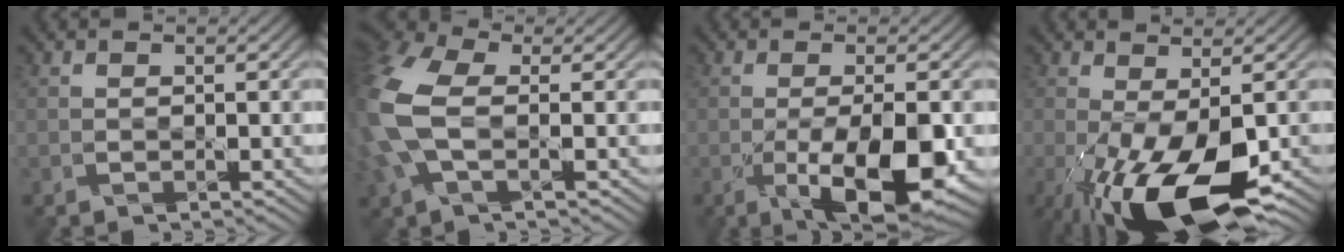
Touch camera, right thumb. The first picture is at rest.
{"total": 12.4, "force": [0.0, 7.4, 9.9], "torque": [-0.290, -0.001, -0.012]}
{"total": 9.6, "force": [-3.1, 3.1, 8.6], "torque": [-0.149, -0.012, -0.045]}
{"total": 11.4, "force": [-4.5, 4.2, 9.6], "torque": [-0.198, -0.027, -0.074]}